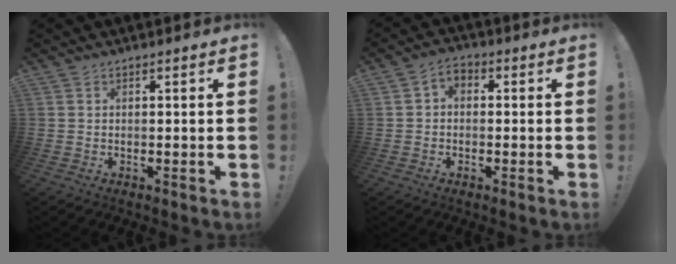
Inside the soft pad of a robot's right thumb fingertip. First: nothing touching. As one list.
[{"total": 3.4, "force": [-0.9, 2.6, 2.0], "torque": [-0.033, 0.008, -0.015]}]